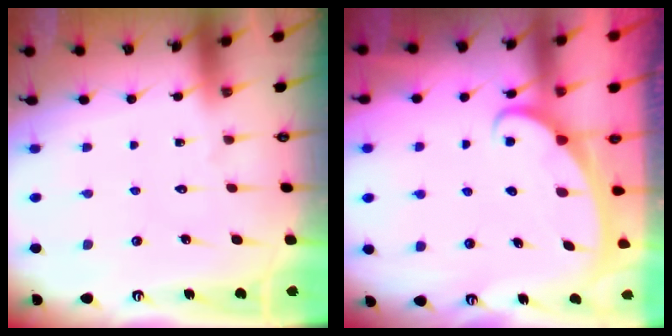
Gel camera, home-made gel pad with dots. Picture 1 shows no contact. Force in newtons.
{"total": 2.5, "press": 2.5, "slide": 0.3}